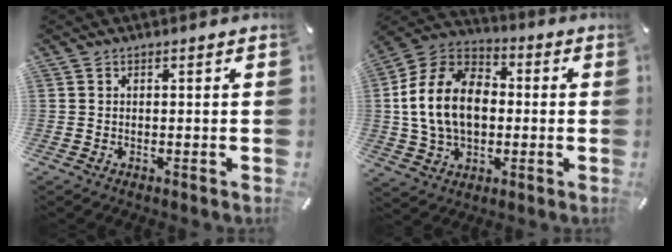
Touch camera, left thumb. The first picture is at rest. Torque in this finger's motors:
{"motor_torque": [0.70, 0.90, 1.73, -1.04, 0.25]}